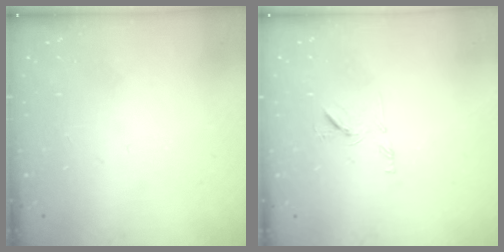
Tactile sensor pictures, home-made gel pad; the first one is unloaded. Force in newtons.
{"total": 7.5, "press": 7.4, "slide": 0.6}